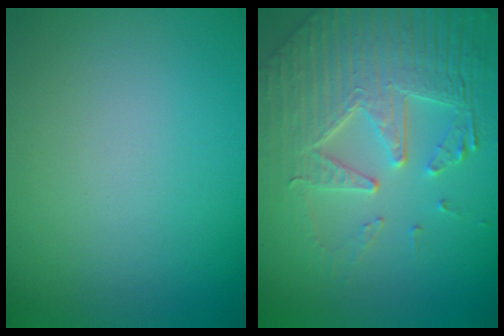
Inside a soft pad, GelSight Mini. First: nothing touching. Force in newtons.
{"total": 8.1, "press": 5.7, "slide": 5.8}